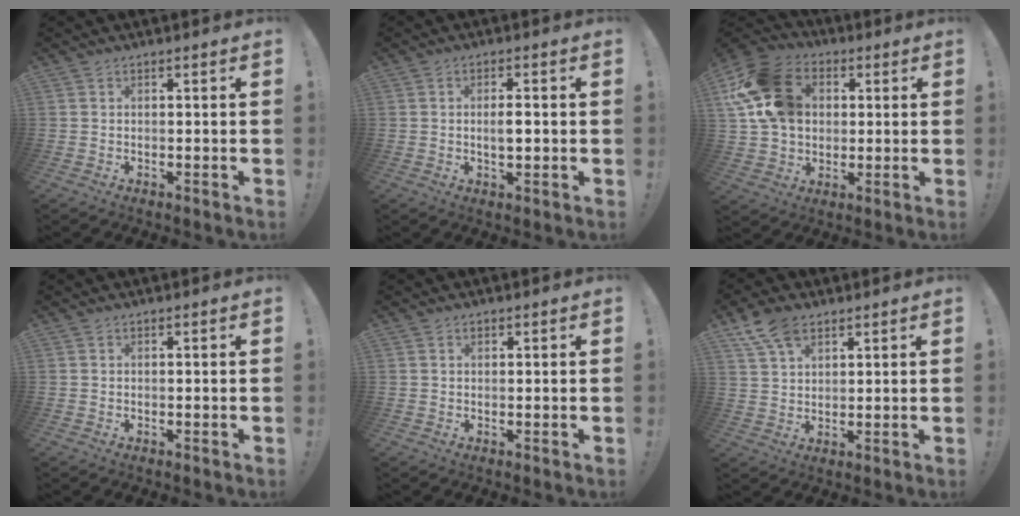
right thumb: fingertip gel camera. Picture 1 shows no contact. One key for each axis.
{"total": 3.3, "fx": -0.1, "fy": 1.2, "fz": 3.1, "tx": -0.042, "ty": -0.002, "tz": -0.005}
{"total": 18.5, "fx": 4.8, "fy": 14.6, "fz": 10.2, "tx": -0.174, "ty": -0.002, "tz": 0.098}
{"total": 0.0}
{"total": 0.7, "fx": 0.4, "fy": 0.5, "fz": 0.2, "tx": -0.004, "ty": 0.002, "tz": 0.007}
{"total": 8.7, "fx": 5.5, "fy": 4.7, "fz": 4.8, "tx": -0.087, "ty": -0.016, "tz": 0.106}